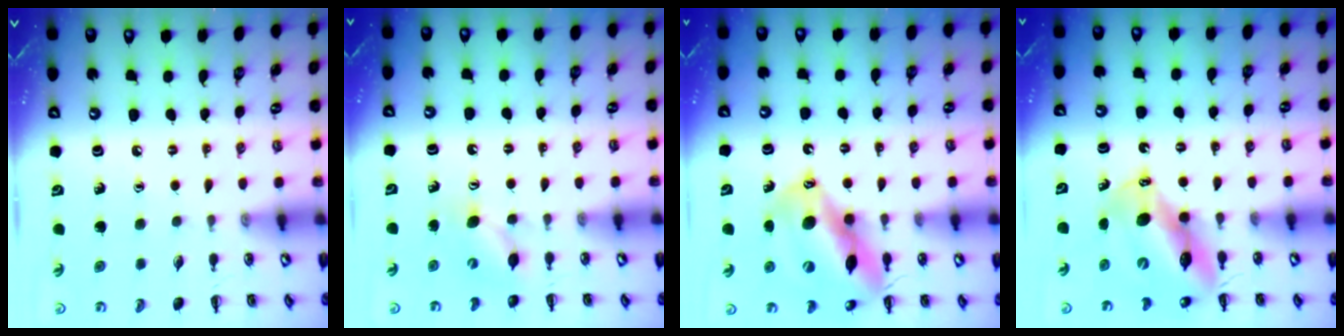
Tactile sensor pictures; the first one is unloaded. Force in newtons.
{"total": 4.8, "press": 4.7, "slide": 1.3}
{"total": 16.1, "press": 15.4, "slide": 4.7}
{"total": 11.6, "press": 11.2, "slide": 3.1}